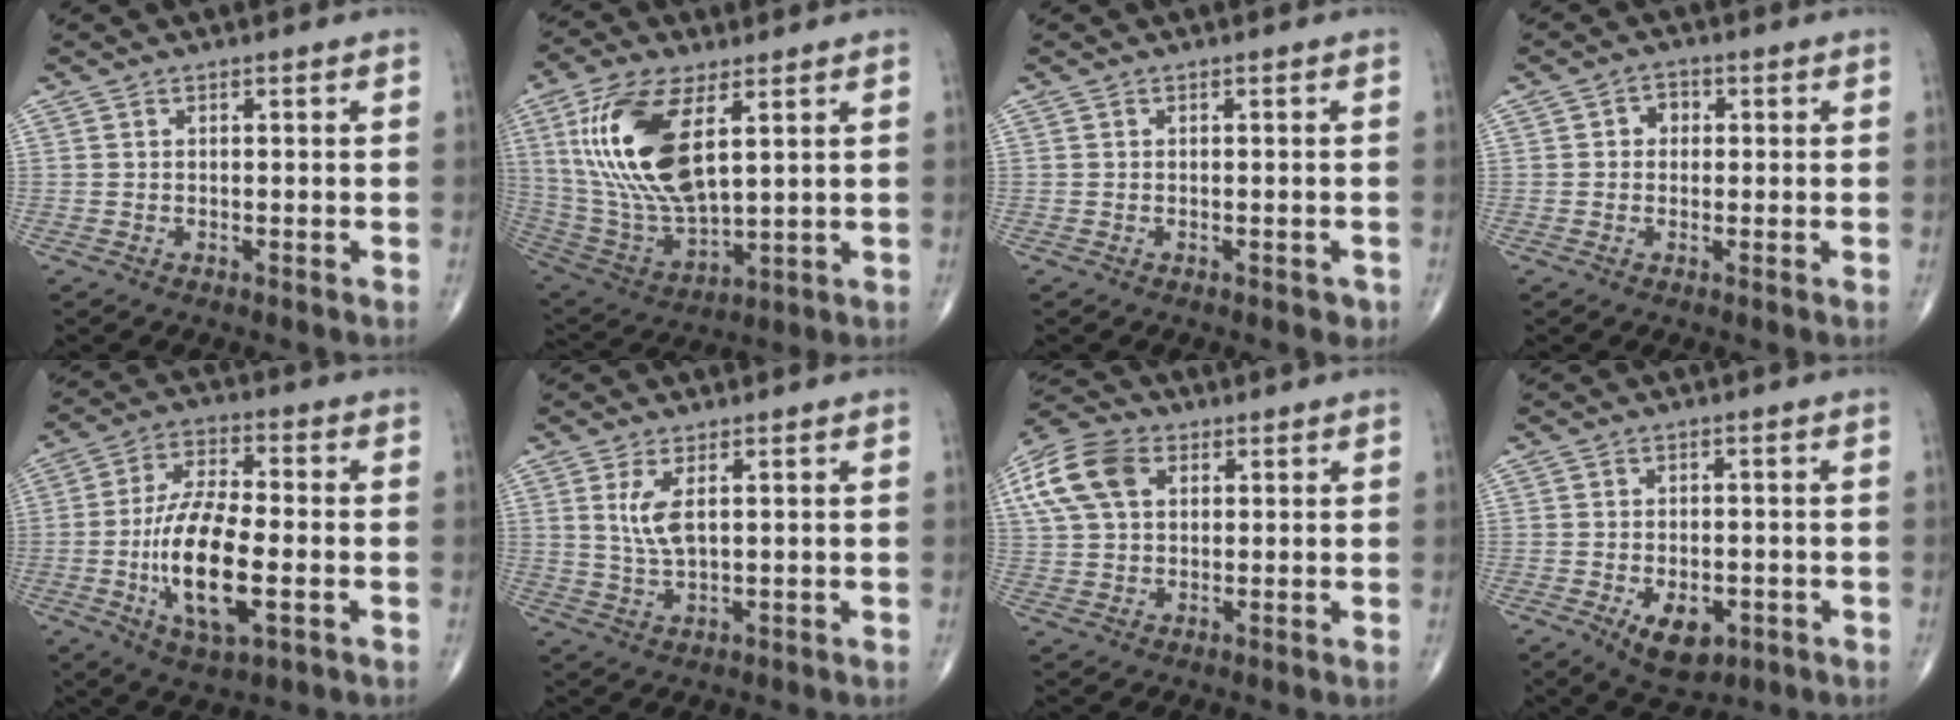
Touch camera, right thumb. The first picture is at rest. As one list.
[{"total": 20.4, "force": [6.1, 9.0, 17.2], "torque": [-0.354, -0.026, 0.123]}, {"total": 1.0, "force": [-0.5, 0.7, 0.6], "torque": [-0.001, 0.002, -0.005]}, {"total": 2.7, "force": [0.3, 2.3, 1.4], "torque": [-0.003, 0.008, -0.002]}, {"total": 16.1, "force": [-3.5, 6.2, 14.5], "torque": [-0.271, 0.009, -0.060]}, {"total": 5.0, "force": [1.6, 1.8, 4.4], "torque": [-0.093, -0.012, 0.040]}, {"total": 14.1, "force": [4.7, 9.6, 9.2], "torque": [-0.201, 0.016, 0.084]}, {"total": 7.2, "force": [-2.7, 4.2, 5.2], "torque": [-0.068, 0.002, -0.030]}]